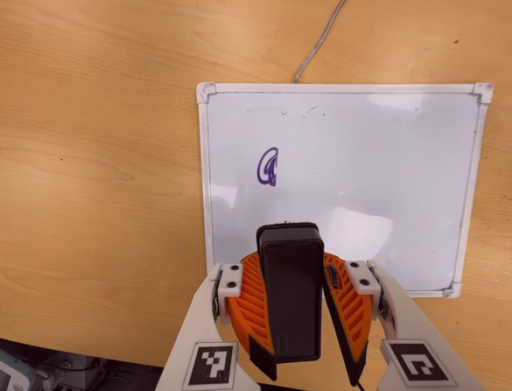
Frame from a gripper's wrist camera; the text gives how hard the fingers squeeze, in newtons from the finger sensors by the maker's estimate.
{"total": 10.8, "left": 11.1, "right": 10.4}